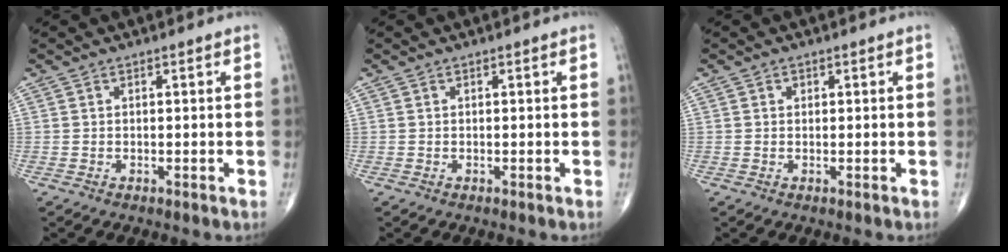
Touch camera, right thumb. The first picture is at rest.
{"total": 0.0}
{"total": 0.7, "force": [0.3, 0.6, 0.2], "torque": [0.002, 0.000, 0.004]}